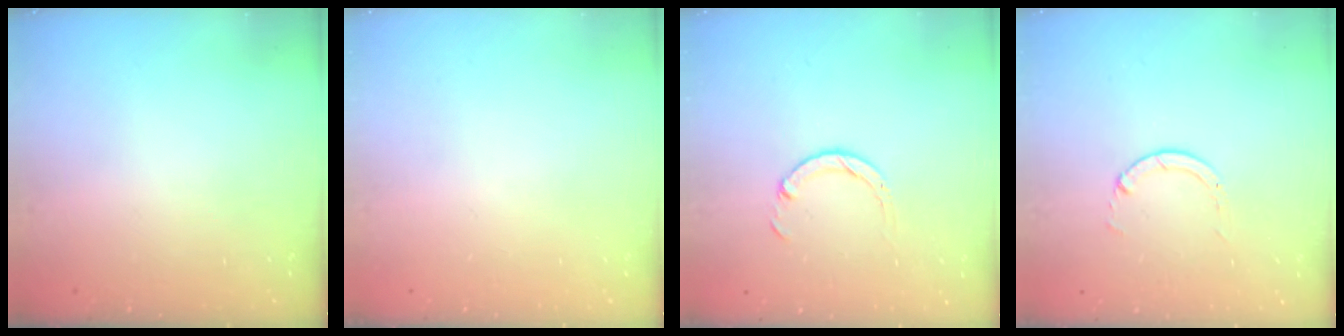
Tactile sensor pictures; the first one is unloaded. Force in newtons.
{"total": 0.0}
{"total": 4.6, "press": 4.6, "slide": 0.3}
{"total": 1.3, "press": 1.3, "slide": 0.2}